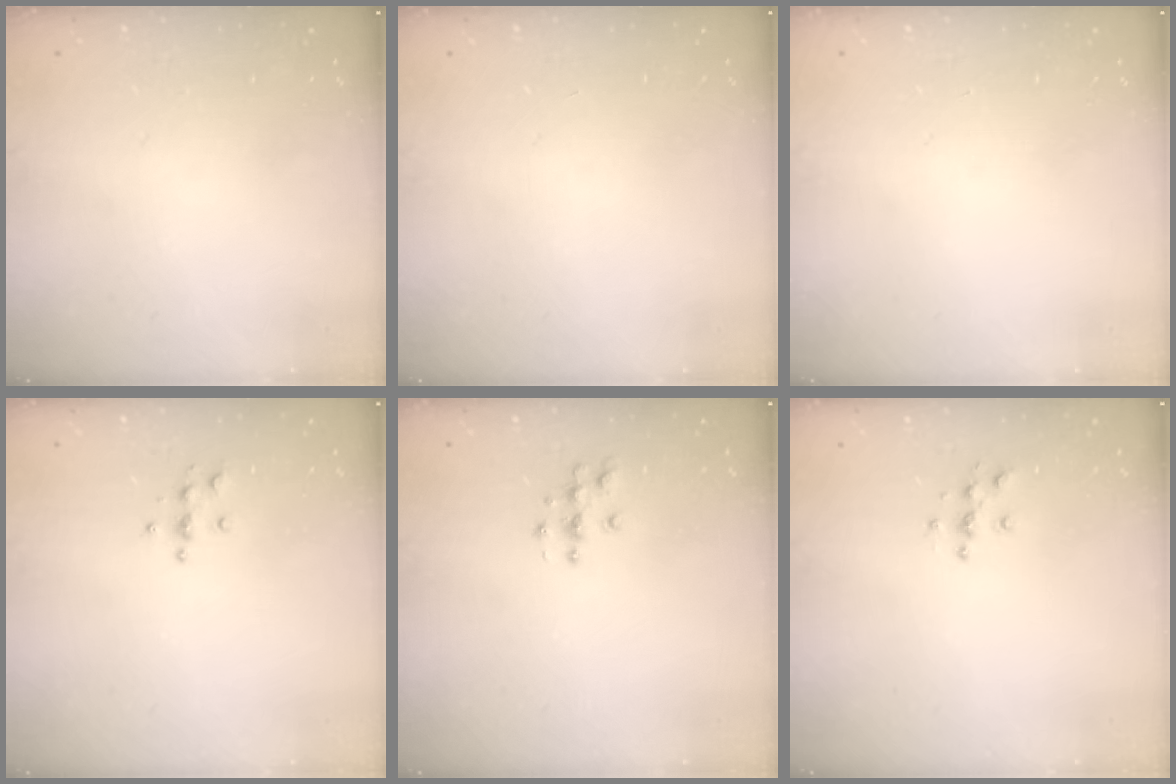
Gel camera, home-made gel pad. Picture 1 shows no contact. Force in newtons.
{"total": 0.0}
{"total": 0.0}
{"total": 4.0, "press": 3.9, "slide": 0.4}
{"total": 4.1, "press": 4.1, "slide": 0.5}
{"total": 5.0, "press": 5.0, "slide": 0.4}